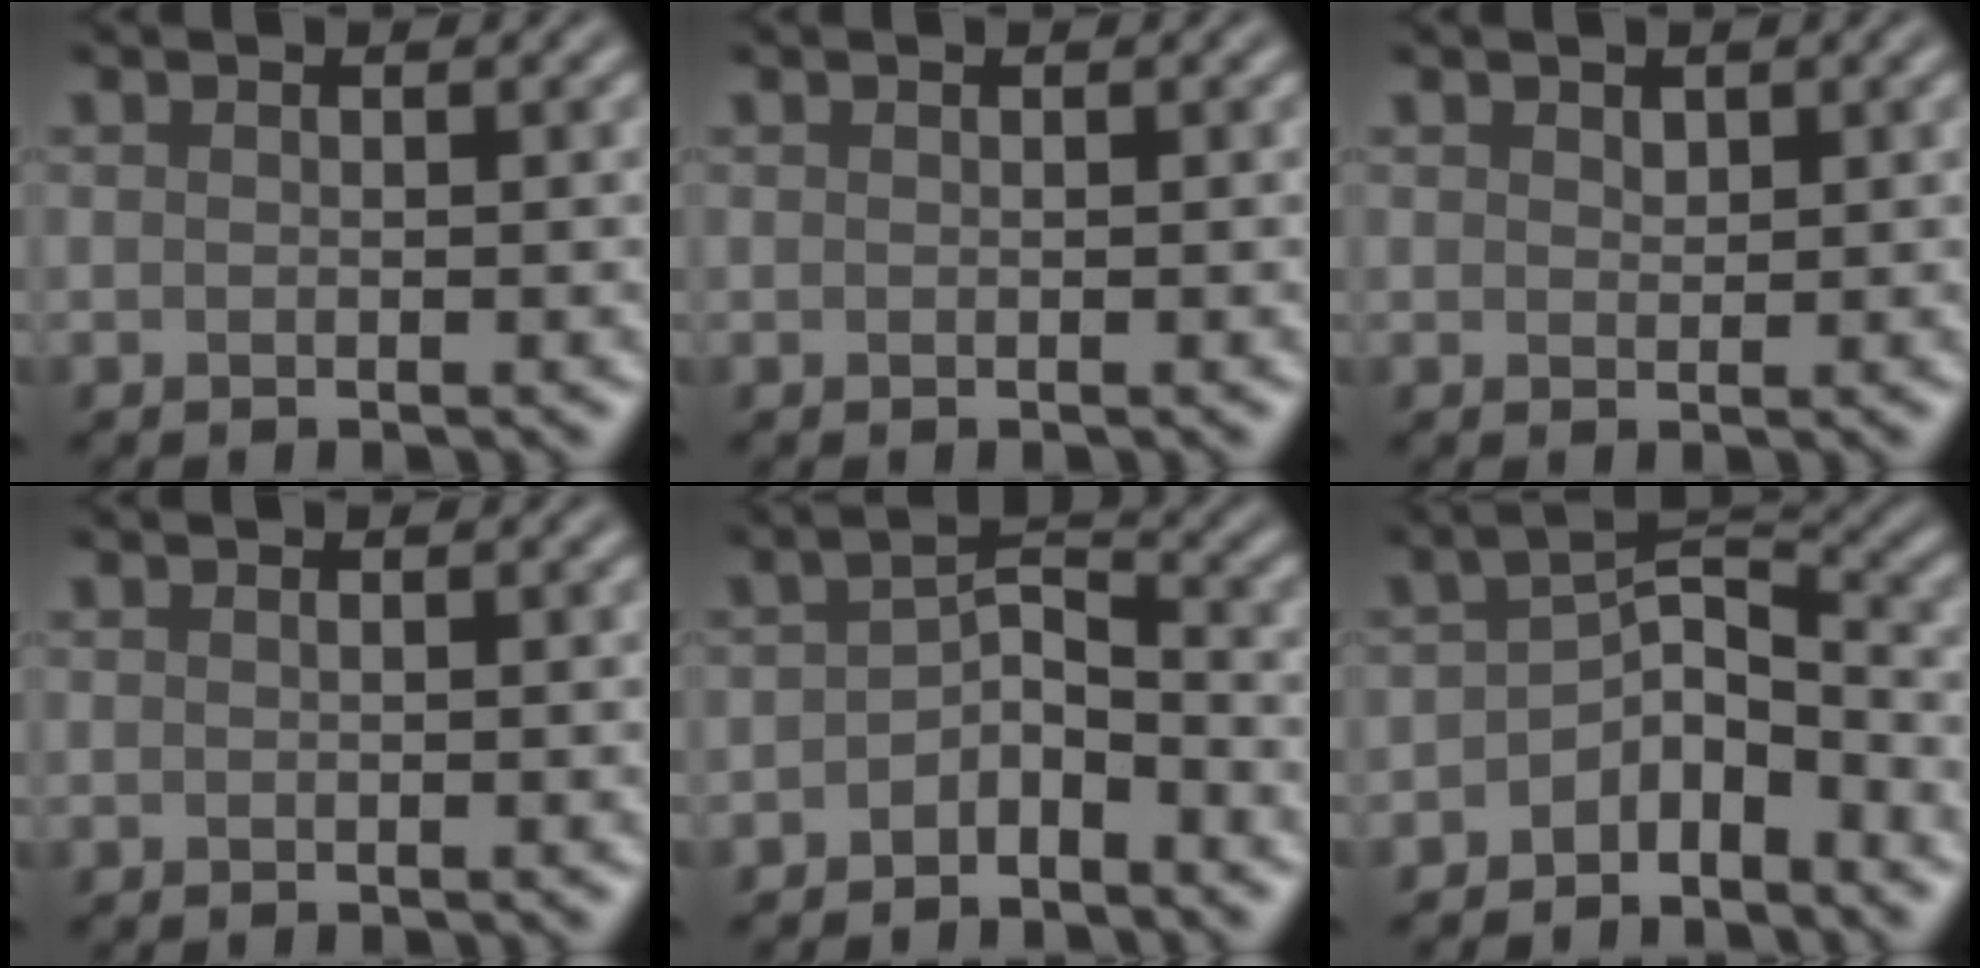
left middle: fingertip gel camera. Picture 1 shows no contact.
{"total": 0.0}
{"total": 0.7, "force": [0.3, -0.3, -0.5], "torque": [-0.003, 0.010, 0.025]}
{"total": 0.0}
{"total": 2.3, "force": [-1.9, 0.5, 1.2], "torque": [-0.031, 0.020, -0.025]}
{"total": 3.5, "force": [-2.6, 1.2, 2.0], "torque": [-0.039, 0.019, -0.037]}